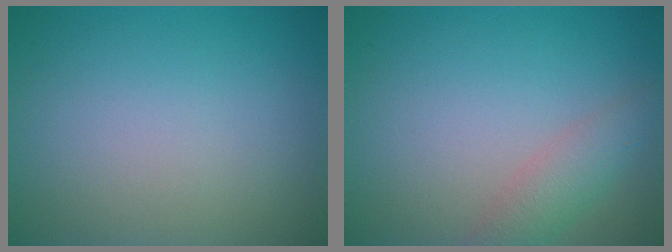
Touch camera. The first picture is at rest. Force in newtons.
{"total": 2.5, "press": 2.5, "slide": 0.1}